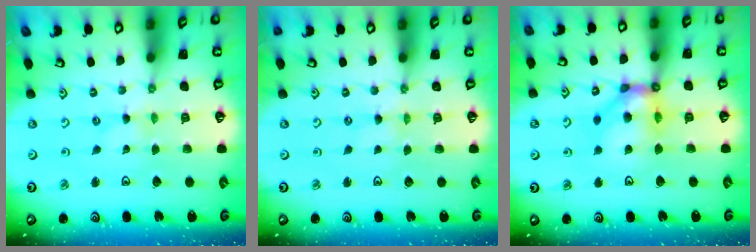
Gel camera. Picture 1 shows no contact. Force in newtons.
{"total": 0.0}
{"total": 11.4, "press": 11.3, "slide": 1.8}